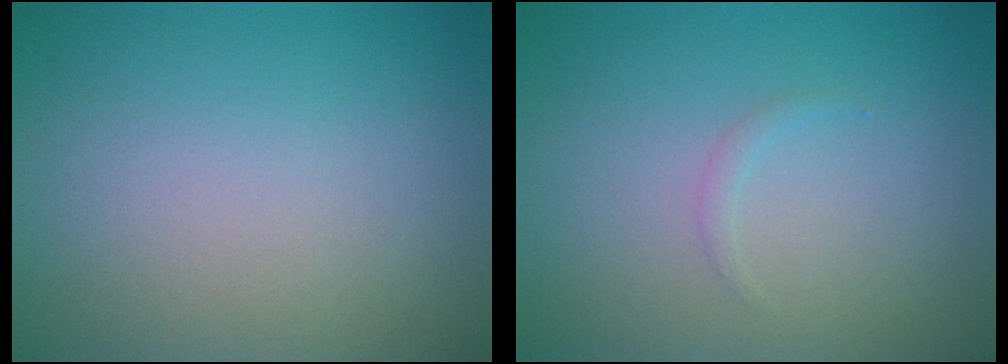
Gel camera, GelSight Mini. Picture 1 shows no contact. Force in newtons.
{"total": 0.6, "press": 0.6, "slide": 0.1}